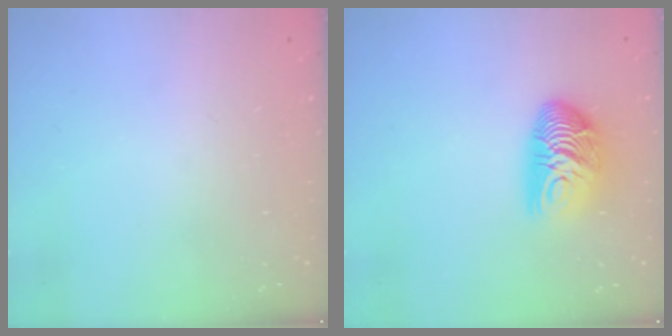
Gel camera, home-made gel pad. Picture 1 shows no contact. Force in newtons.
{"total": 12.0, "press": 12.0, "slide": 0.6}